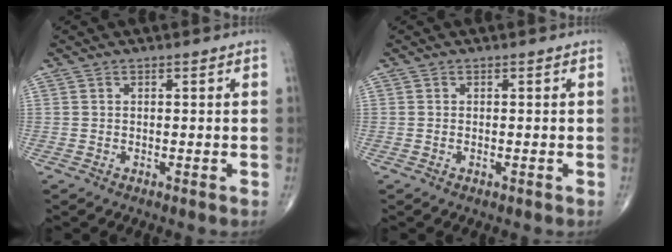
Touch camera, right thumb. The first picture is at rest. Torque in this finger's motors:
{"motor_torque": [-0.31, -0.06, -0.28, -0.11, -0.03]}